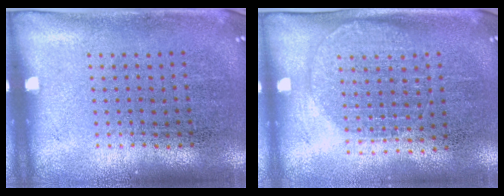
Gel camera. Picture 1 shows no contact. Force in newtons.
{"total": 1.3, "press": 1.2, "slide": 0.5}